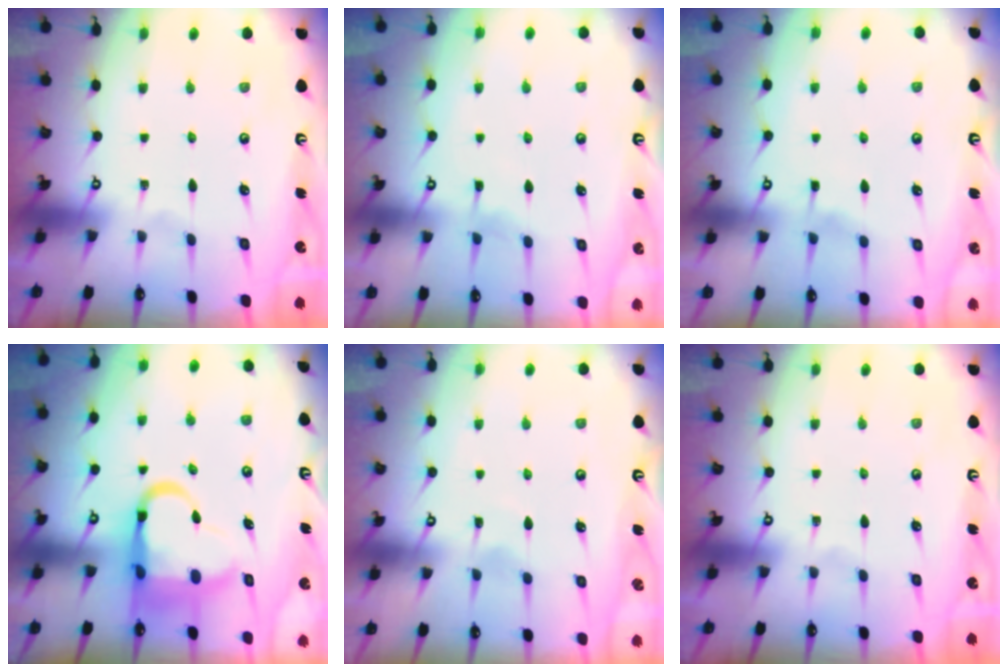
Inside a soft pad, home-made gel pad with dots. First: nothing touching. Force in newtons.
{"total": 3.9, "press": 3.9, "slide": 0.5}
{"total": 3.3, "press": 3.3, "slide": 0.3}
{"total": 12.7, "press": 12.5, "slide": 2.3}
{"total": 3.5, "press": 3.4, "slide": 0.5}
{"total": 0.0}